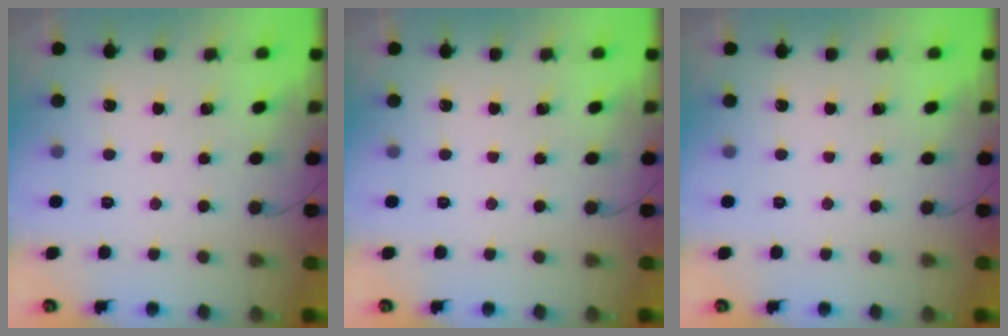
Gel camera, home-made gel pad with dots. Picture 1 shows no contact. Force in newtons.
{"total": 0.0}
{"total": 0.0}